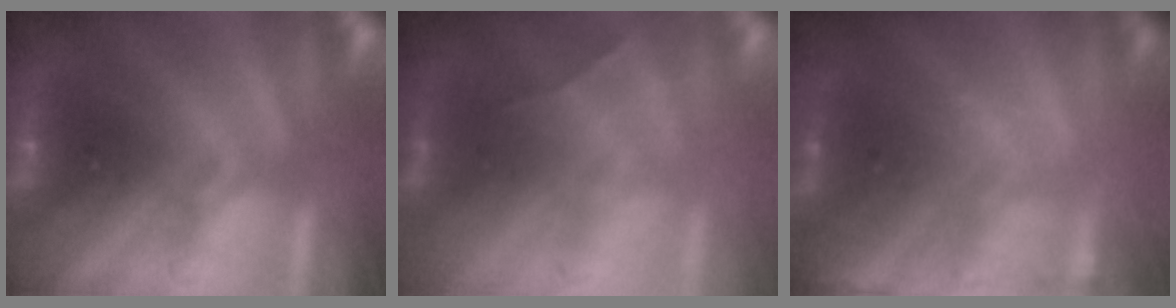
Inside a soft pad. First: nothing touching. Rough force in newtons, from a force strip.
{"total": 2.3}
{"total": 1.9}